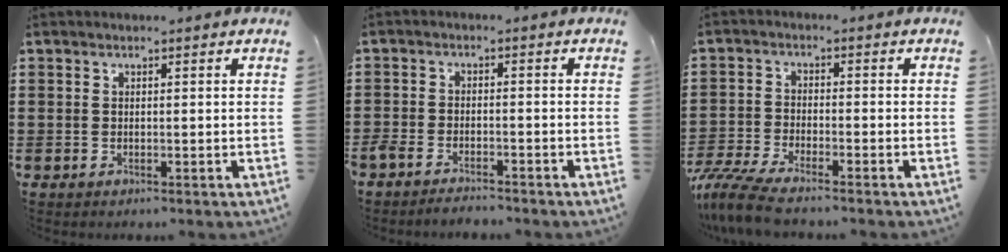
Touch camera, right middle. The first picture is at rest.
{"total": 2.8, "force": [-2.8, 0.4, 0.4], "torque": [-0.026, -0.004, -0.063]}
{"total": 5.9, "force": [-5.3, 0.5, 2.7], "torque": [-0.084, -0.023, -0.111]}